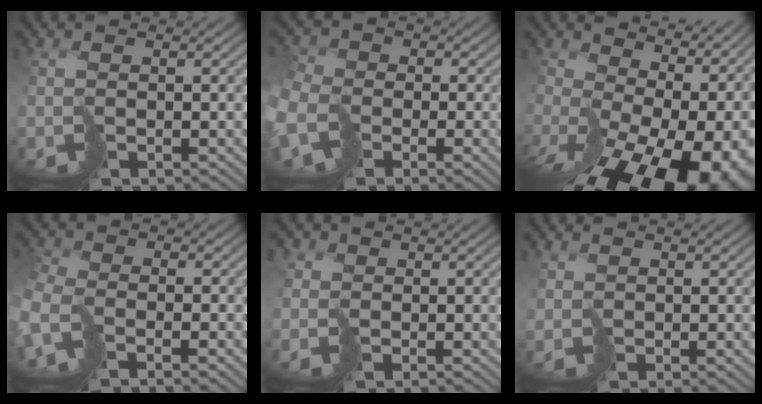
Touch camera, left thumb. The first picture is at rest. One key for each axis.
{"total": 10.9, "fx": -4.0, "fy": 8.2, "fz": 6.0, "tx": -0.186, "ty": -0.049, "tz": -0.072}
{"total": 17.0, "fx": -3.1, "fy": 10.9, "fz": 12.7, "tx": -0.172, "ty": -0.033, "tz": -0.001}
{"total": 4.8, "fx": -3.5, "fy": 2.2, "fz": 2.5, "tx": -0.072, "ty": -0.012, "tz": -0.075}
{"total": 1.8, "fx": 0.5, "fy": 1.8, "fz": -0.2, "tx": -0.010, "ty": 0.002, "tz": 0.003}
{"total": 1.3, "fx": 1.2, "fy": -0.1, "fz": -0.7, "tx": 0.009, "ty": -0.003, "tz": 0.024}